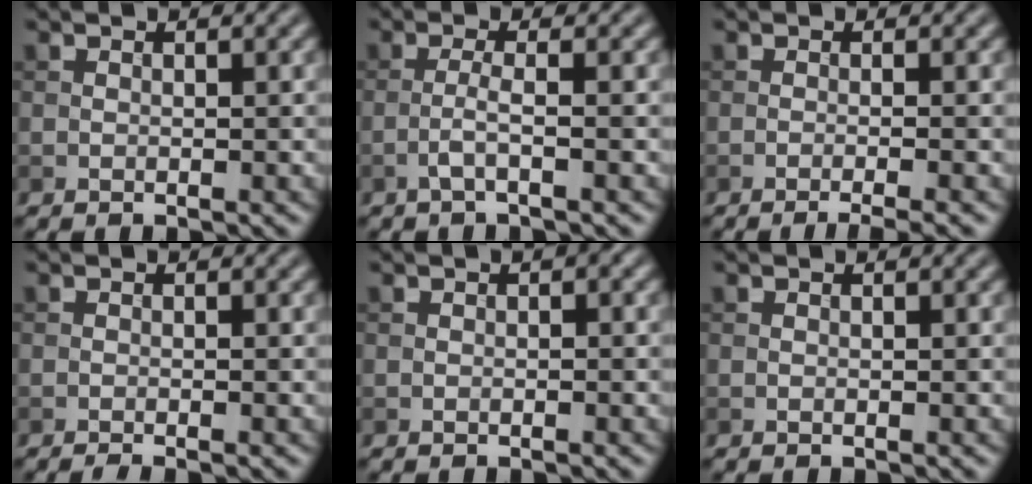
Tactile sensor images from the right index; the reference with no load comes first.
{"total": 1.8, "force": [-0.8, 0.1, 1.6], "torque": [-0.032, 0.008, -0.022]}
{"total": 2.6, "force": [-1.3, 0.5, 2.2], "torque": [-0.024, -0.001, -0.029]}
{"total": 1.3, "force": [-0.8, 0.3, 1.0], "torque": [-0.010, -0.002, -0.014]}
{"total": 0.6, "force": [-0.1, 0.2, 0.6], "torque": [-0.007, 0.001, 0.000]}
{"total": 0.0}